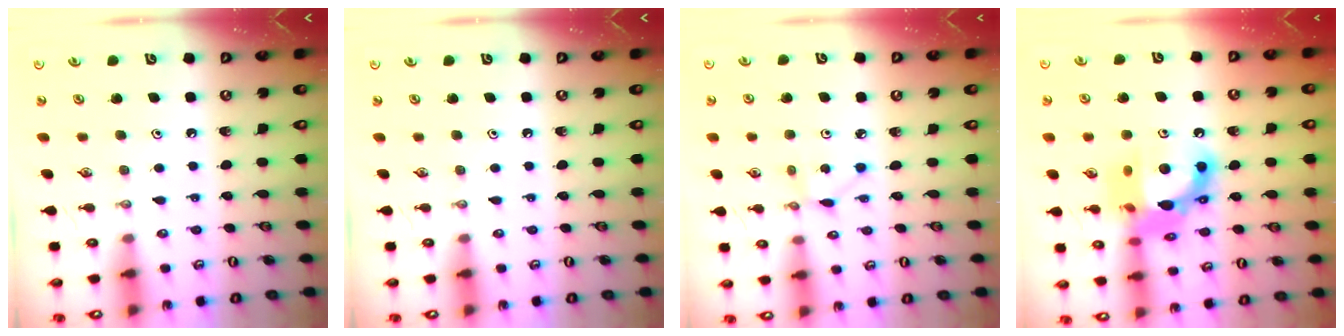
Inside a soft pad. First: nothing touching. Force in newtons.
{"total": 0.0}
{"total": 2.1, "press": 2.1, "slide": 0.1}
{"total": 15.6, "press": 15.5, "slide": 1.0}